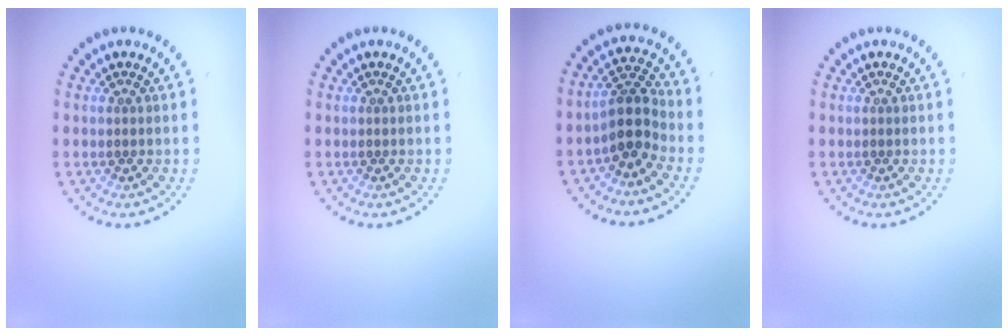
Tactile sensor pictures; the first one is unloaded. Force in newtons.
{"total": 0.0}
{"total": 3.5, "press": 2.8, "slide": 2.0}
{"total": 0.0}